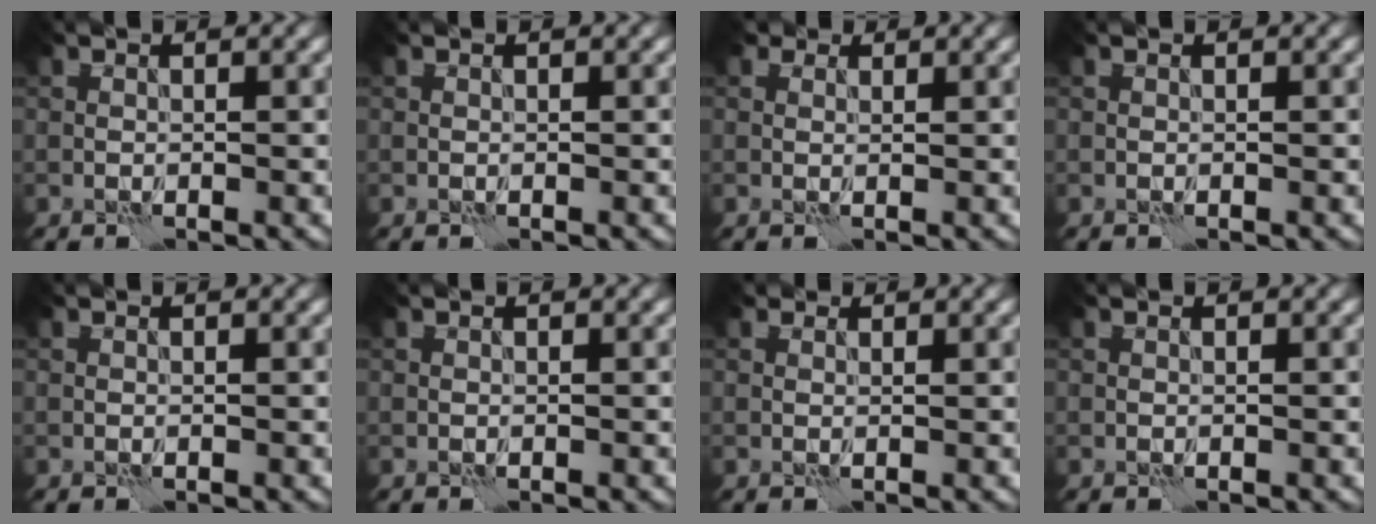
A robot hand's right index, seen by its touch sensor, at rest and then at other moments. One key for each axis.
{"total": 0.0}
{"total": 1.5, "fx": 1.1, "fy": 0.9, "fz": 0.5, "tx": -0.008, "ty": -0.006, "tz": 0.009}
{"total": 0.0}
{"total": 0.0}
{"total": 0.0}
{"total": 1.0, "fx": 0.8, "fy": 0.5, "fz": 0.3, "tx": -0.008, "ty": -0.002, "tz": 0.002}
{"total": 0.0}